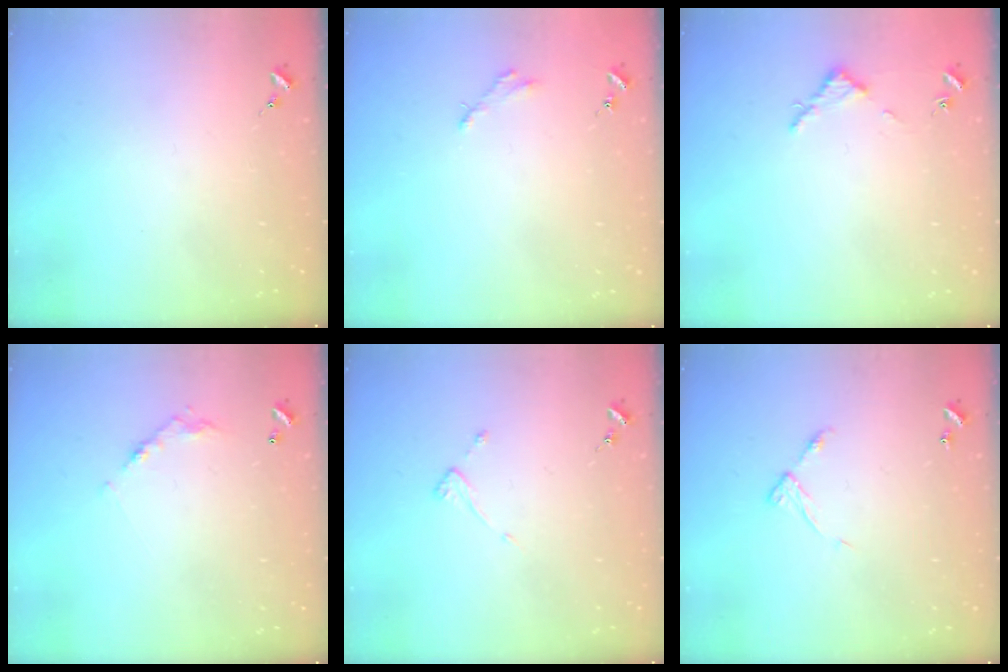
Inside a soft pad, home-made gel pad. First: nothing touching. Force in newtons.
{"total": 2.5, "press": 2.5, "slide": 0.2}
{"total": 2.8, "press": 2.8, "slide": 0.3}
{"total": 6.0, "press": 6.0, "slide": 0.3}
{"total": 3.5, "press": 3.5, "slide": 0.3}
{"total": 6.5, "press": 6.5, "slide": 0.5}